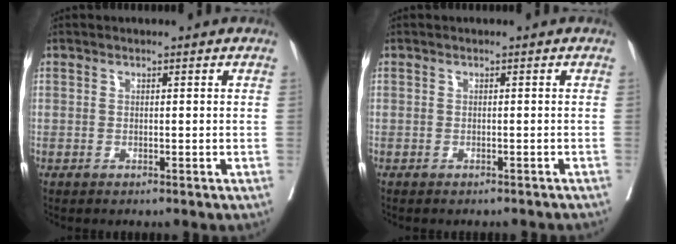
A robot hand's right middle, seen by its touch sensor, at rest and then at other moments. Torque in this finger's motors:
{"motor_torque": [0.04, -0.04, -0.02, -0.01]}